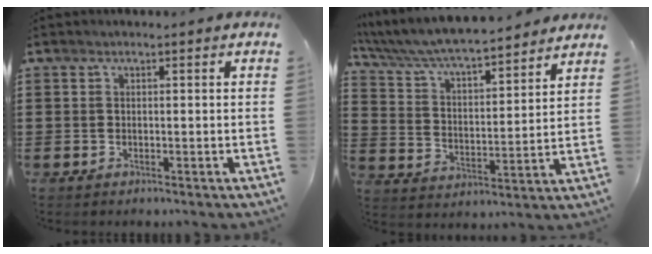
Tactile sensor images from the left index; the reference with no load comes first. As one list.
[{"total": 6.1, "force": [5.7, 0.4, 2.0], "torque": [-0.065, -0.039, 0.093]}]